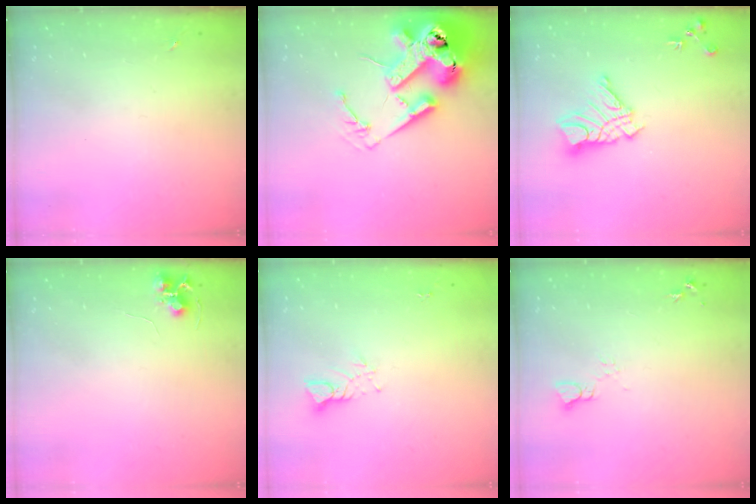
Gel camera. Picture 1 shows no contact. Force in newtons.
{"total": 24.1, "press": 23.9, "slide": 3.2}
{"total": 13.7, "press": 13.6, "slide": 1.2}
{"total": 6.9, "press": 6.9, "slide": 0.7}
{"total": 3.8, "press": 3.7, "slide": 0.3}
{"total": 3.5, "press": 3.5, "slide": 0.4}